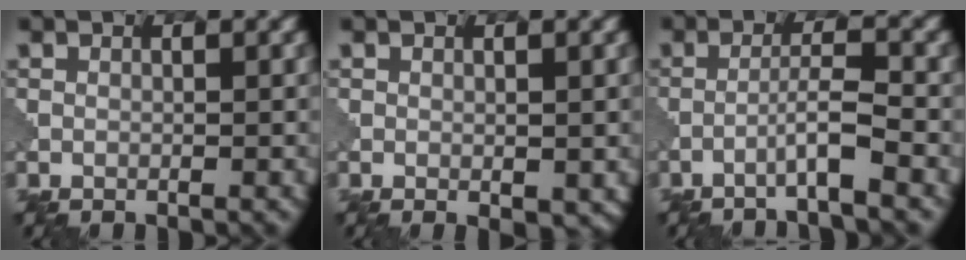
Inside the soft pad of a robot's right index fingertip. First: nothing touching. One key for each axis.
{"total": 1.4, "fx": -0.5, "fy": 0.2, "fz": 1.3, "tx": -0.020, "ty": -0.005, "tz": 0.002}
{"total": 2.9, "fx": -2.3, "fy": -0.6, "fz": 1.7, "tx": -0.030, "ty": 0.015, "tz": -0.053}